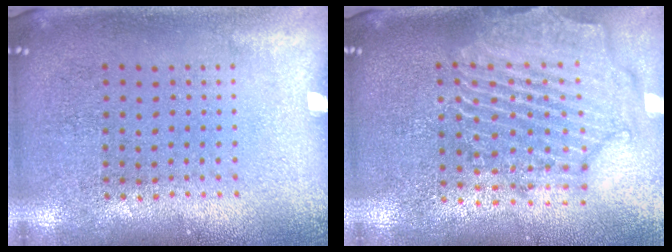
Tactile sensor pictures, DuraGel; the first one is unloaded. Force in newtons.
{"total": 2.2, "press": 2.1, "slide": 0.8}